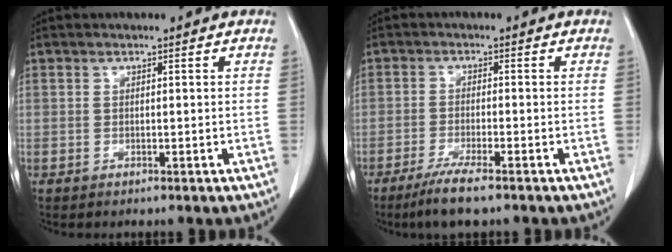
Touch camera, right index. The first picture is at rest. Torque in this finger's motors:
{"motor_torque": [0.59, -0.55, 0.24, 0.07]}